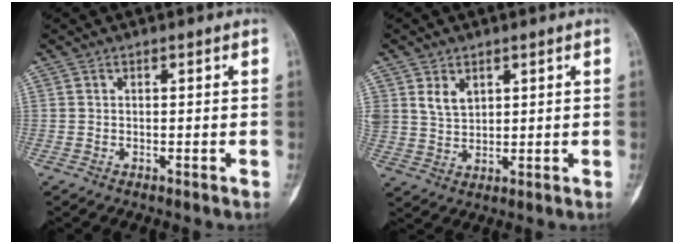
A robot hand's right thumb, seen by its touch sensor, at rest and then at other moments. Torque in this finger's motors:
{"motor_torque": [-0.10, 0.33, 0.64, 0.32, 0.14]}